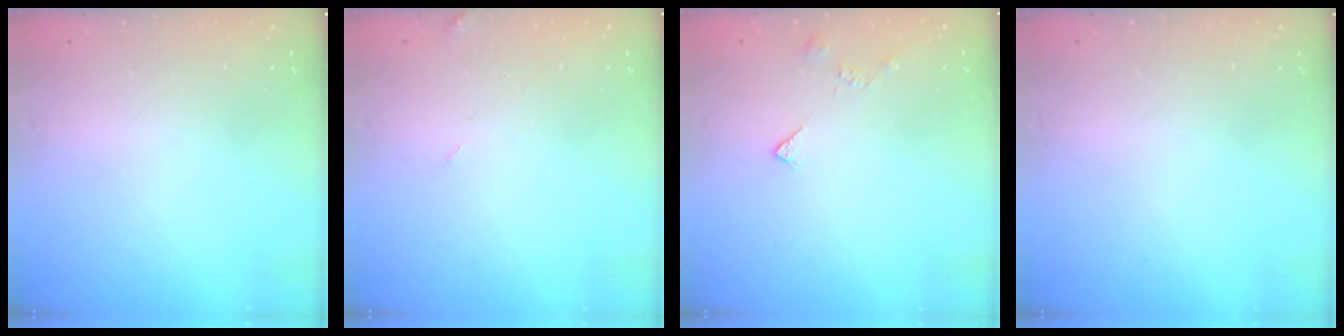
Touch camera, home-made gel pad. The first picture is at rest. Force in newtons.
{"total": 3.2, "press": 3.2, "slide": 0.4}
{"total": 4.3, "press": 4.2, "slide": 0.8}
{"total": 0.0}